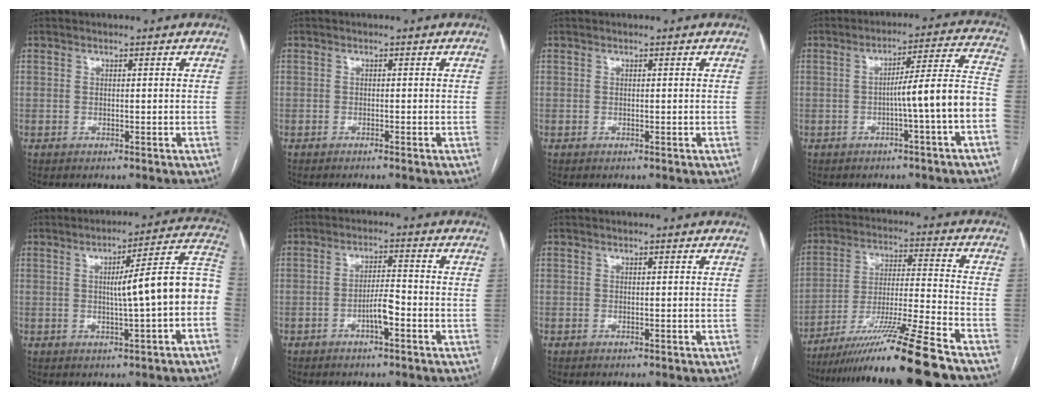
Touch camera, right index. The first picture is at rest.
{"total": 0.9, "force": [-0.8, -0.3, 0.5], "torque": [-0.007, 0.003, -0.013]}
{"total": 0.0}
{"total": 9.9, "force": [-3.1, -0.9, 9.4], "torque": [-0.127, 0.029, -0.042]}
{"total": 12.5, "force": [-0.9, 0.4, 12.4], "torque": [-0.159, 0.034, -0.014]}
{"total": 4.0, "force": [-1.7, 0.7, 3.6], "torque": [-0.062, 0.005, -0.031]}
{"total": 0.0}
{"total": 17.8, "force": [-14.2, -2.2, 10.6], "torque": [-0.188, -0.028, -0.243]}